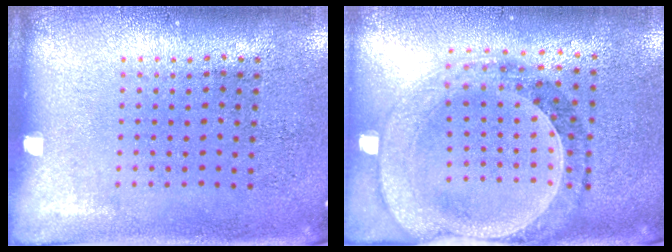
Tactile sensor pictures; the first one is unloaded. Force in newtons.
{"total": 1.6, "press": 1.5, "slide": 0.3}